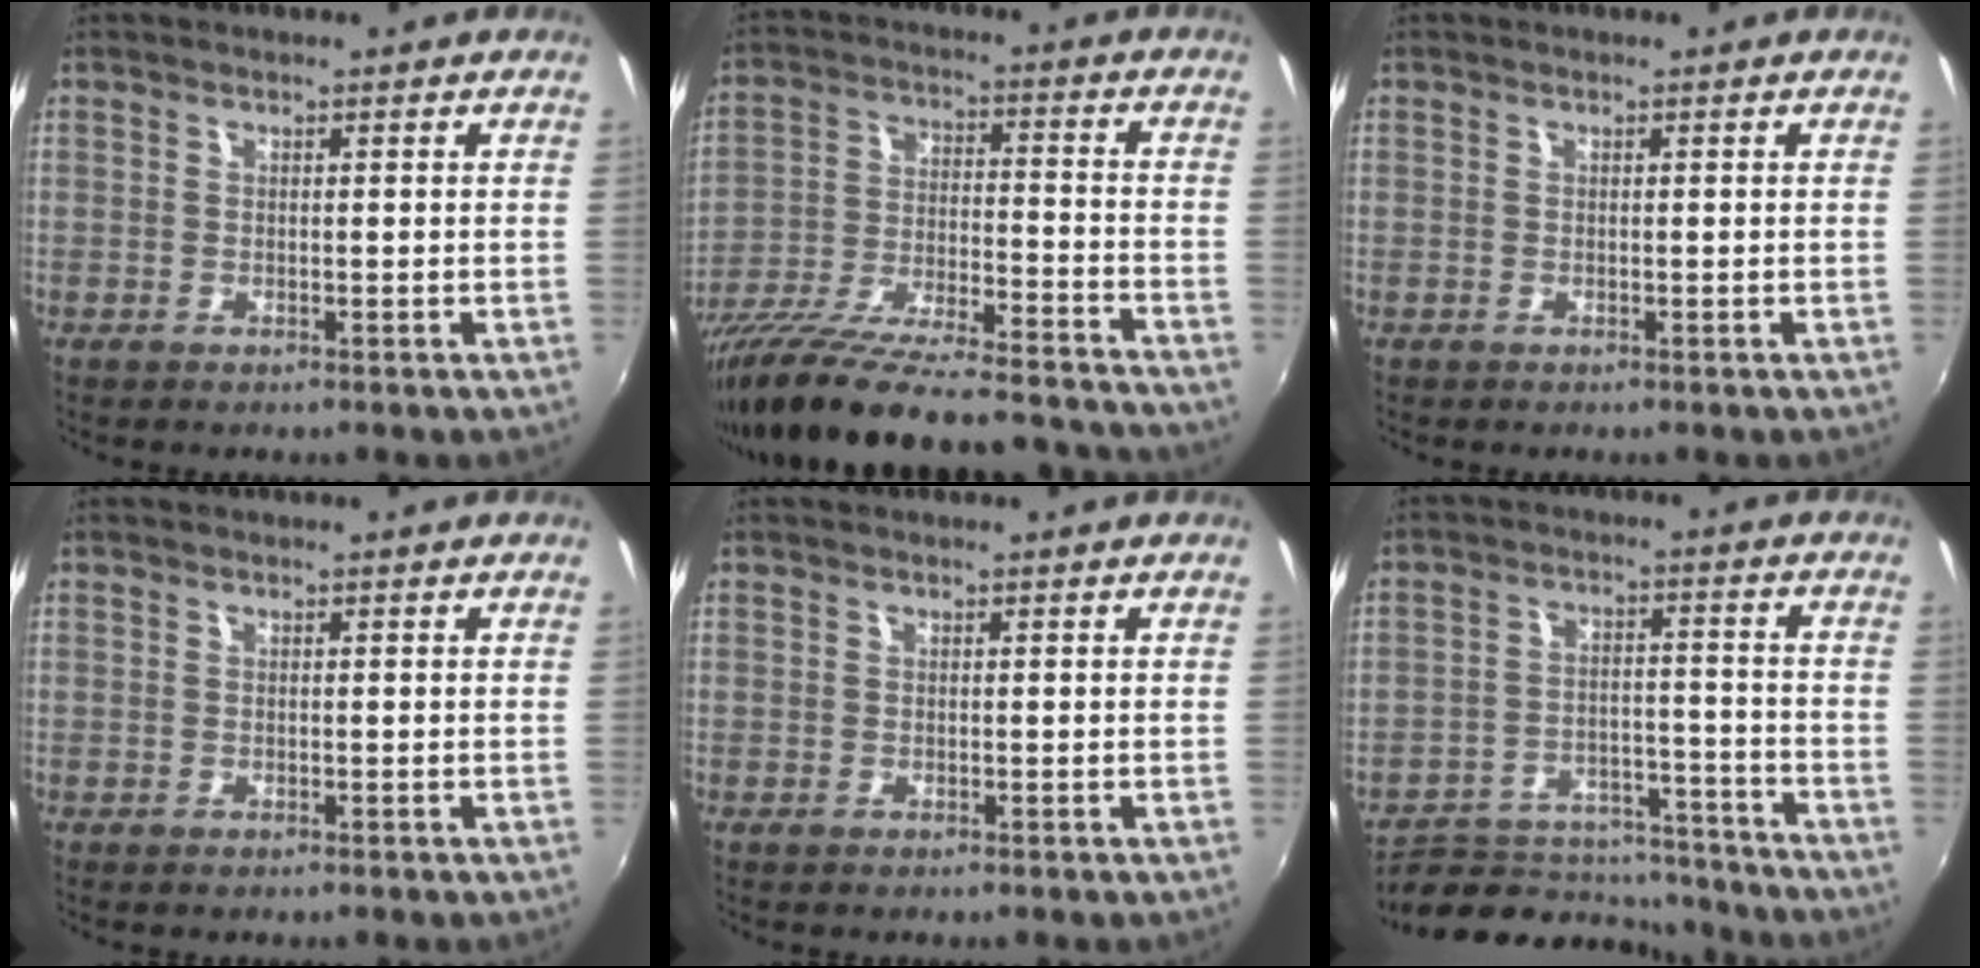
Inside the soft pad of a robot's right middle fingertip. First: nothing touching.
{"total": 25.6, "force": [-22.4, 4.0, 11.8], "torque": [-0.211, -0.051, -0.342]}
{"total": 0.0}
{"total": 0.0}
{"total": 0.0}
{"total": 12.4, "force": [-10.8, 5.6, 2.1], "torque": [-0.043, 0.030, -0.148]}